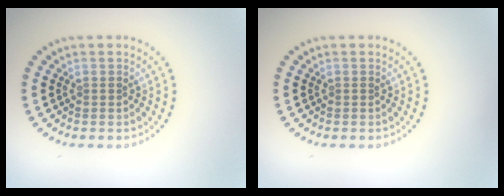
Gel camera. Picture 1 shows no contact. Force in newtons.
{"total": 0.0}